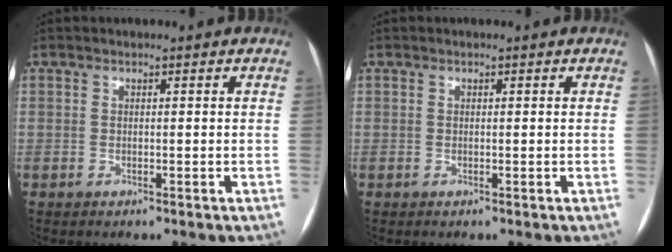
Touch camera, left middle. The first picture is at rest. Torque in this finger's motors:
{"motor_torque": [0.00, -0.02, 0.03, -0.01]}